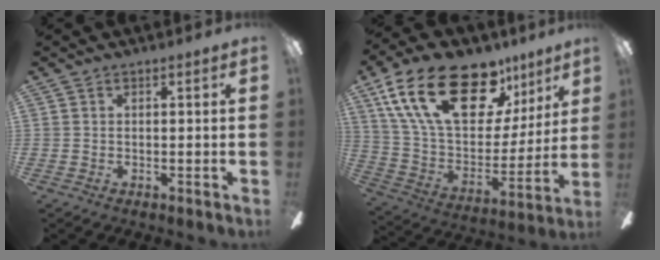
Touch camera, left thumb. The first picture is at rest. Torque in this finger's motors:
{"motor_torque": [0.64, 0.74, 1.79, -0.98, 0.39]}